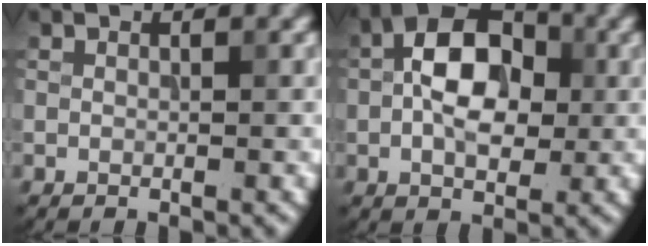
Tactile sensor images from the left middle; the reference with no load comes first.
{"total": 7.3, "force": [-0.1, 4.5, 5.8], "torque": [-0.096, 0.012, -0.013]}